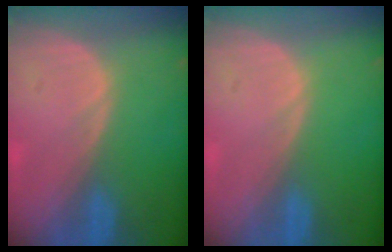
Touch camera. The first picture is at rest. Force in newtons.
{"total": 0.0}